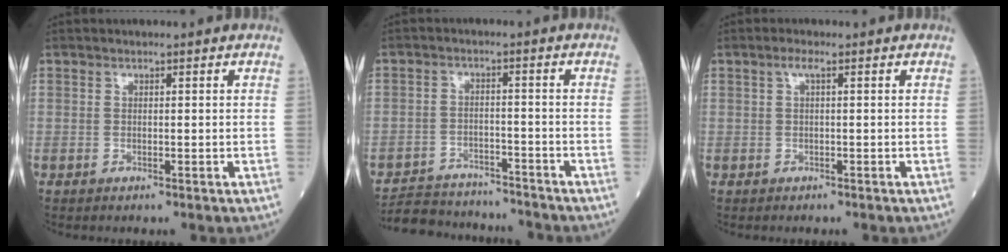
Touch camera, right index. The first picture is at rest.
{"total": 11.0, "force": [-10.5, 2.9, 1.6], "torque": [-0.026, 0.015, -0.160]}
{"total": 1.1, "force": [0.2, 0.2, 1.1], "torque": [-0.020, 0.004, 0.001]}